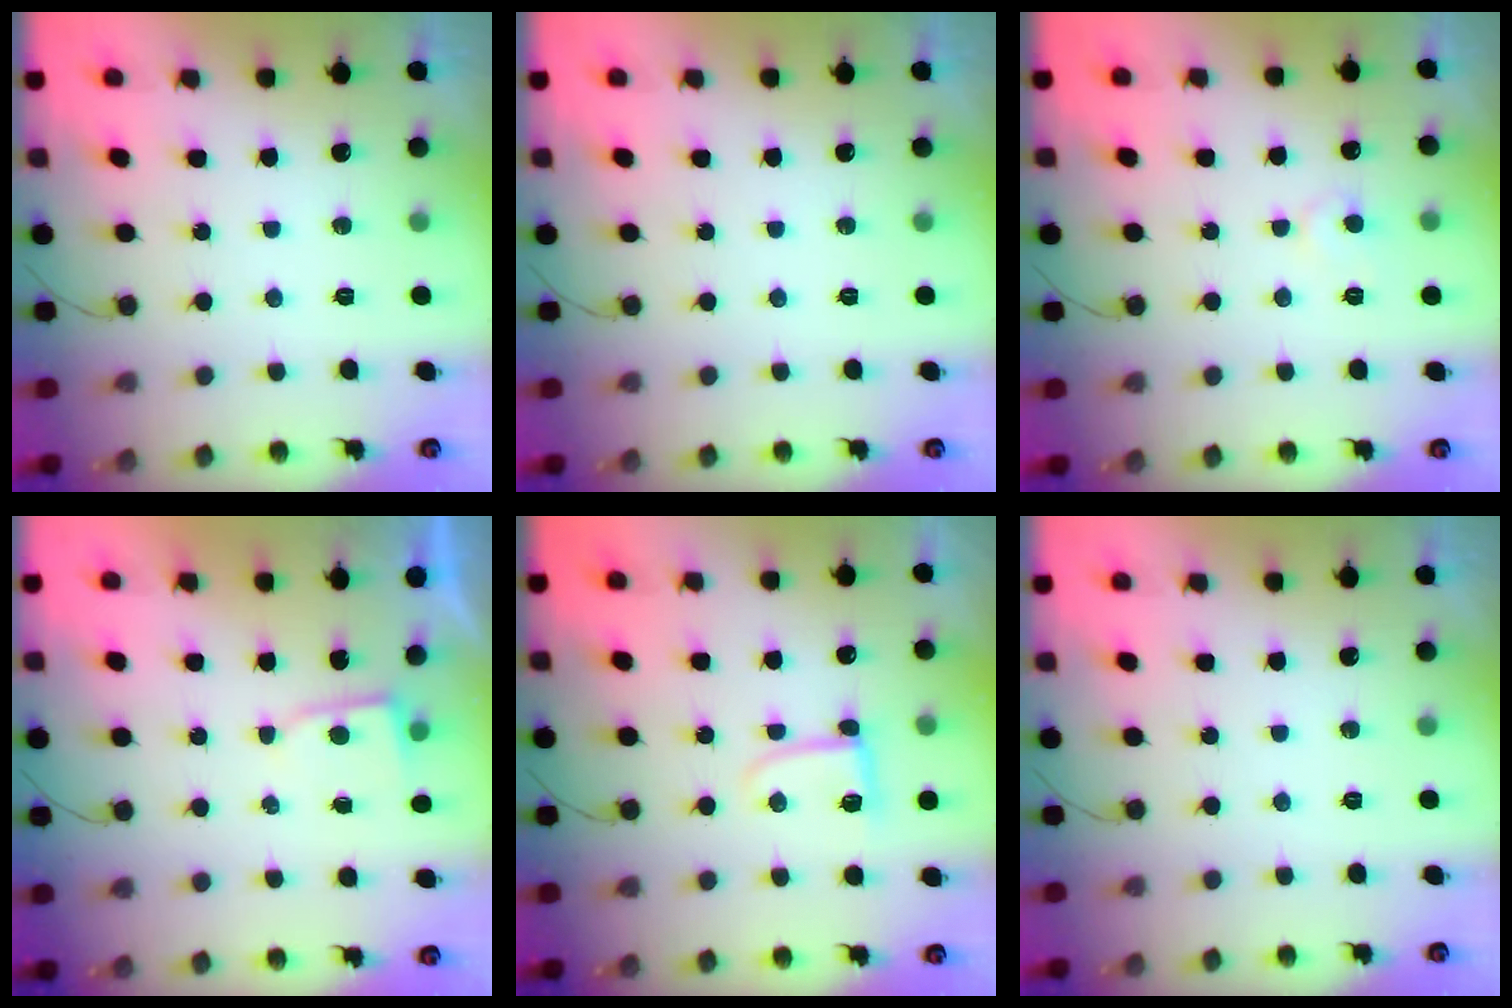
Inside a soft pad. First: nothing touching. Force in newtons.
{"total": 0.0}
{"total": 5.6, "press": 5.5, "slide": 0.5}
{"total": 2.1, "press": 2.1, "slide": 0.3}
{"total": 5.6, "press": 5.6, "slide": 0.5}
{"total": 0.0}